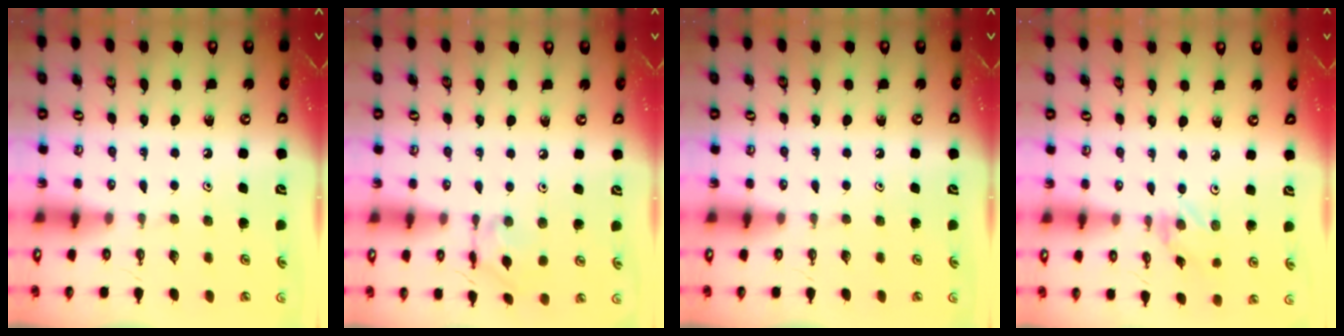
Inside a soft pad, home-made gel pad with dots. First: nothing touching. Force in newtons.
{"total": 6.4, "press": 6.4, "slide": 0.2}
{"total": 0.0}
{"total": 0.6, "press": 0.6, "slide": 0.2}